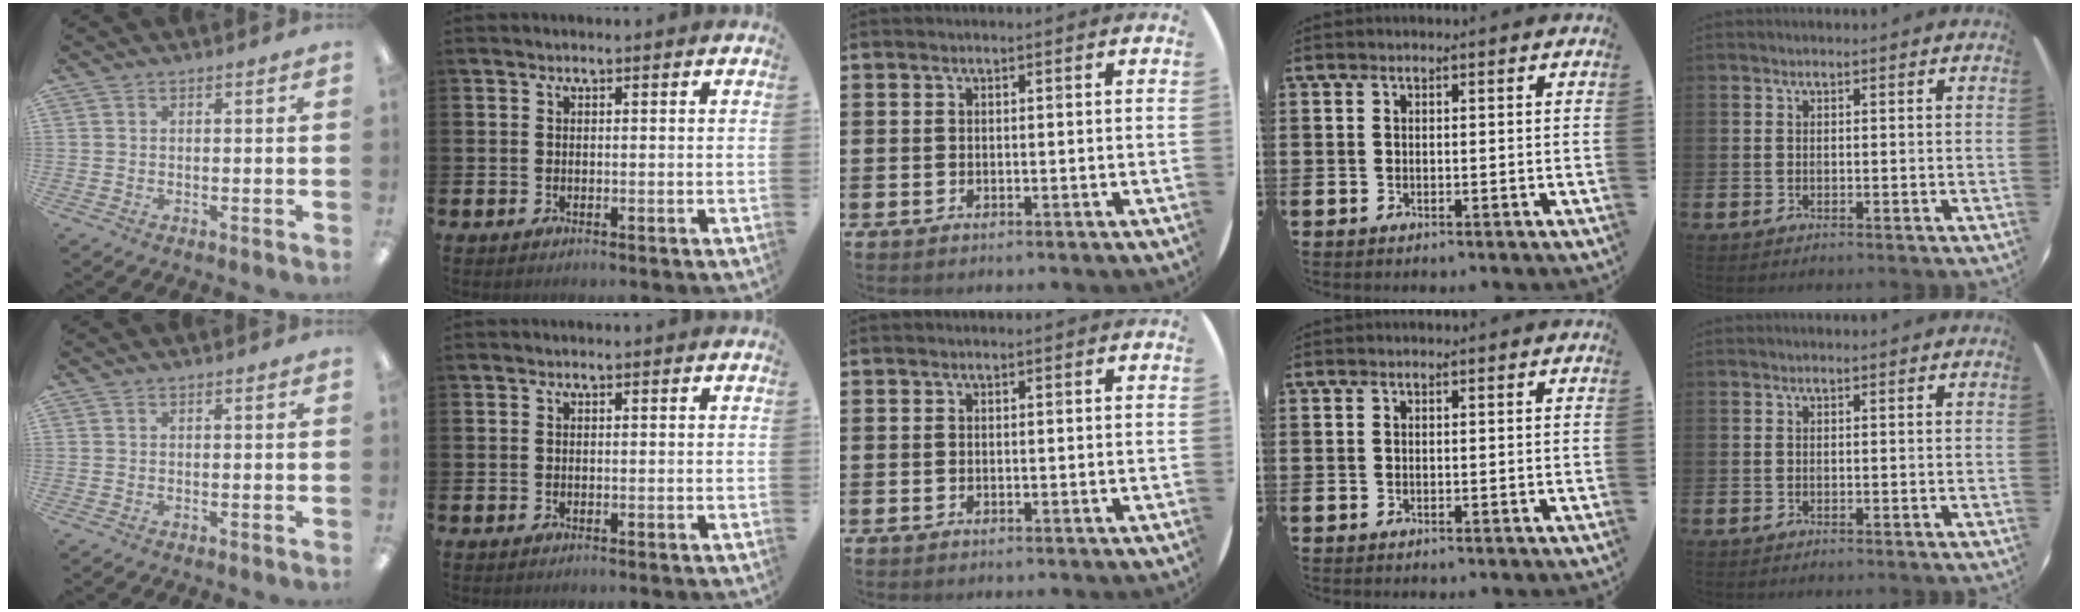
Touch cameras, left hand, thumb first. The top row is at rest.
{}